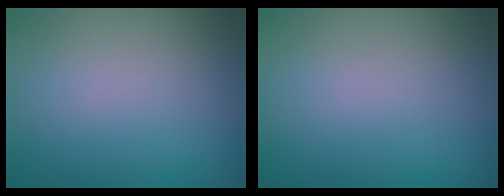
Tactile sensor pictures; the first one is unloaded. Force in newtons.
{"total": 0.0}